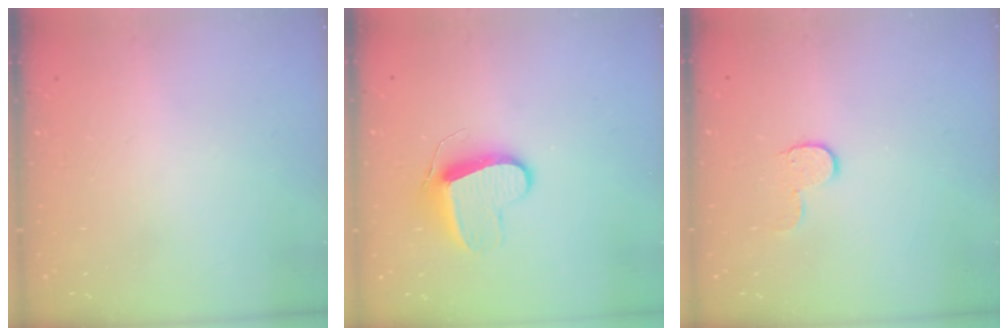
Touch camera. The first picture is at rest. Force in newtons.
{"total": 9.9, "press": 9.9, "slide": 0.8}
{"total": 6.1, "press": 6.1, "slide": 0.4}